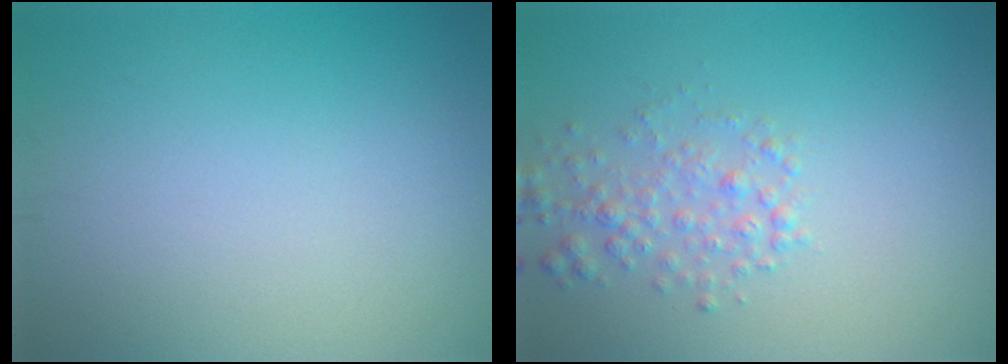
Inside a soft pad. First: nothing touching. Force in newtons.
{"total": 2.3, "press": 2.3, "slide": 0.1}